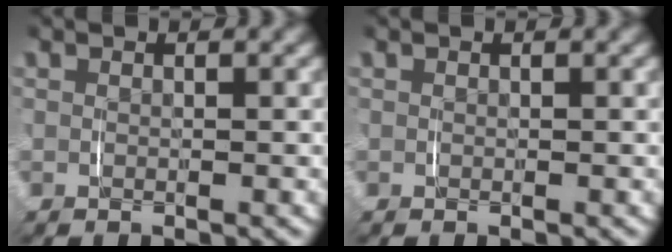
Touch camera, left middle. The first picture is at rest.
{"total": 0.0}